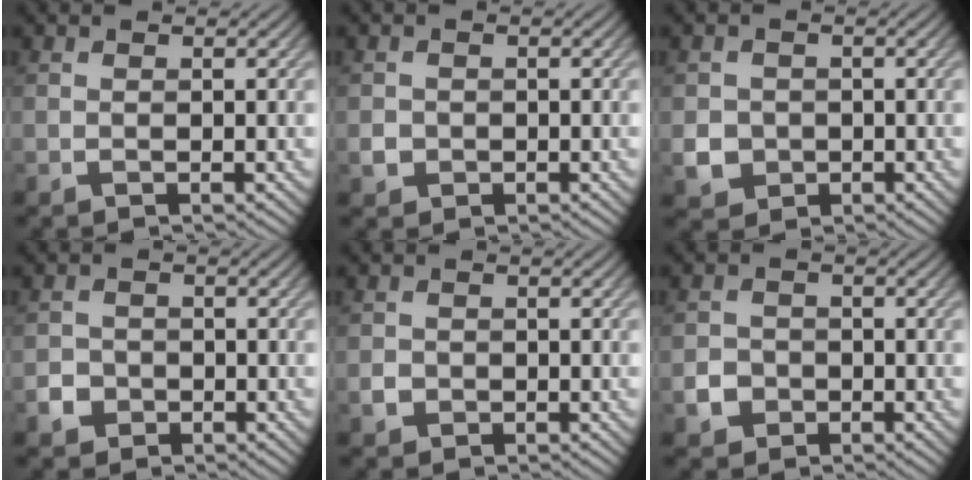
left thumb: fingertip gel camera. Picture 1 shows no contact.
{"total": 1.6, "force": [-0.5, 1.5, 0.4], "torque": [-0.005, -0.004, -0.012]}
{"total": 3.5, "force": [-0.8, 3.3, 1.0], "torque": [-0.027, -0.010, -0.019]}
{"total": 2.5, "force": [-1.2, 2.1, 0.6], "torque": [-0.010, -0.002, -0.025]}
{"total": 1.5, "force": [-0.6, 1.4, 0.4], "torque": [-0.006, -0.004, -0.014]}
{"total": 2.9, "force": [-1.3, 2.5, 0.8], "torque": [-0.015, -0.003, -0.024]}